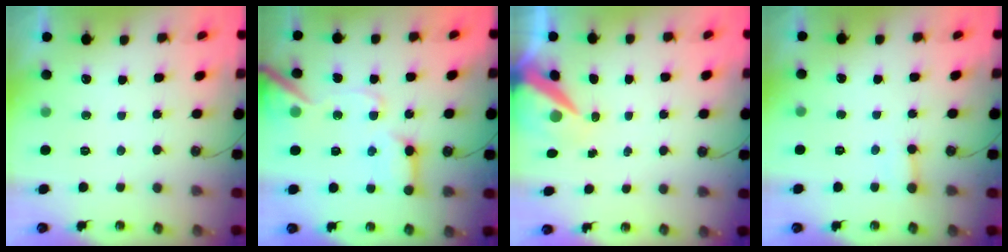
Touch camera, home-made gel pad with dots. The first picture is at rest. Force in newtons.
{"total": 14.9, "press": 14.8, "slide": 2.0}
{"total": 8.7, "press": 8.6, "slide": 1.1}
{"total": 2.2, "press": 2.2, "slide": 0.5}